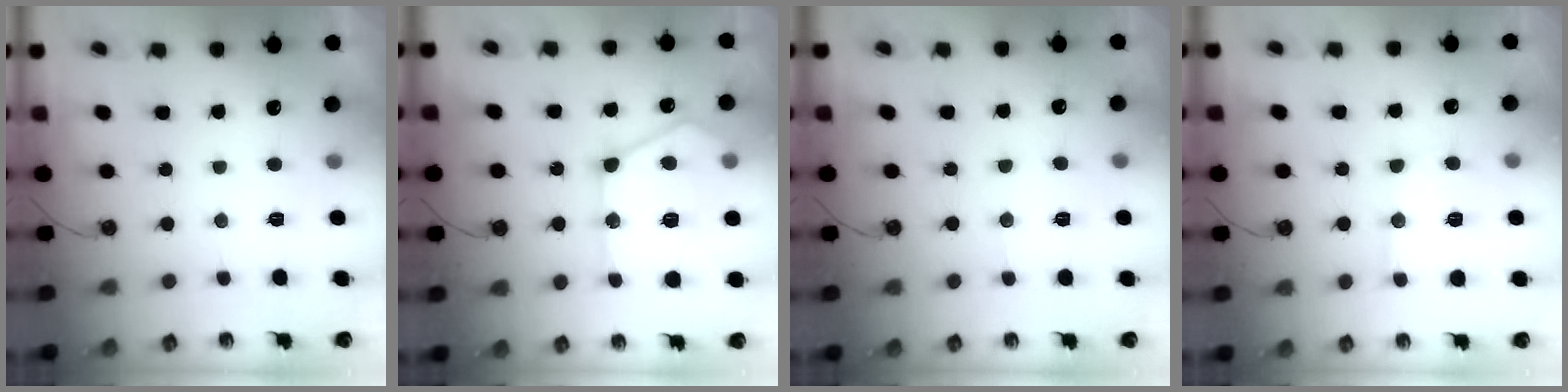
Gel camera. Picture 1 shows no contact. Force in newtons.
{"total": 19.4, "press": 19.3, "slide": 1.7}
{"total": 6.2, "press": 6.1, "slide": 1.0}
{"total": 12.8, "press": 12.8, "slide": 1.0}